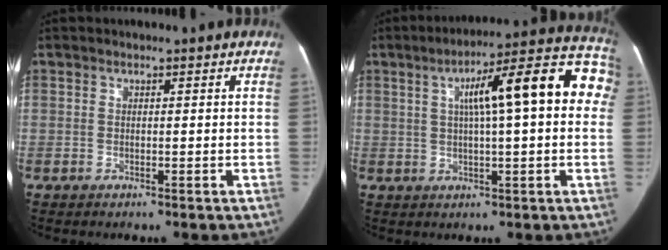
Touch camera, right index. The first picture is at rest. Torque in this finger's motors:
{"motor_torque": [0.75, -0.01, 0.65, 0.11]}